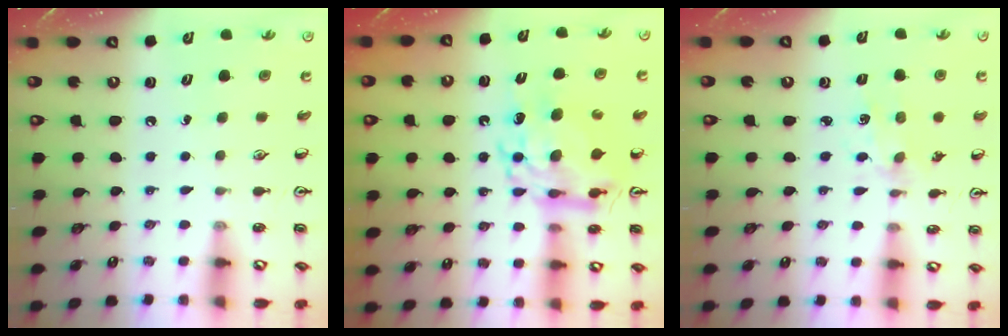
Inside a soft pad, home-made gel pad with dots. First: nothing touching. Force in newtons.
{"total": 13.4, "press": 13.4, "slide": 1.1}
{"total": 2.0, "press": 2.0, "slide": 0.3}